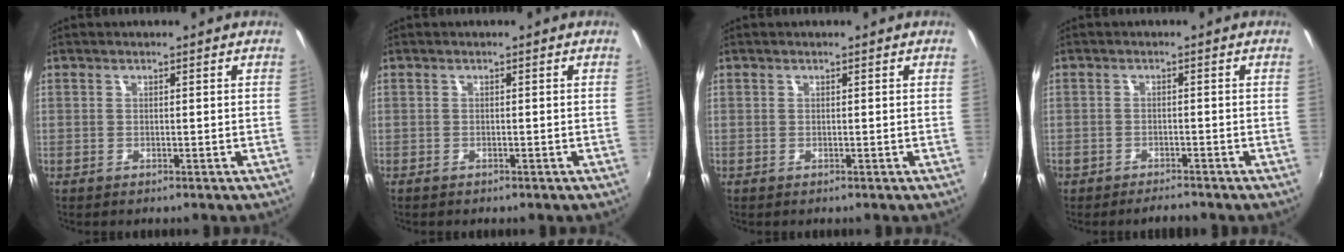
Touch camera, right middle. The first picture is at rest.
{"total": 1.0, "force": [-0.8, 0.5, 0.4], "torque": [-0.010, -0.002, -0.012]}
{"total": 0.0}
{"total": 2.9, "force": [-2.7, 0.9, 0.8], "torque": [-0.031, -0.007, -0.047]}